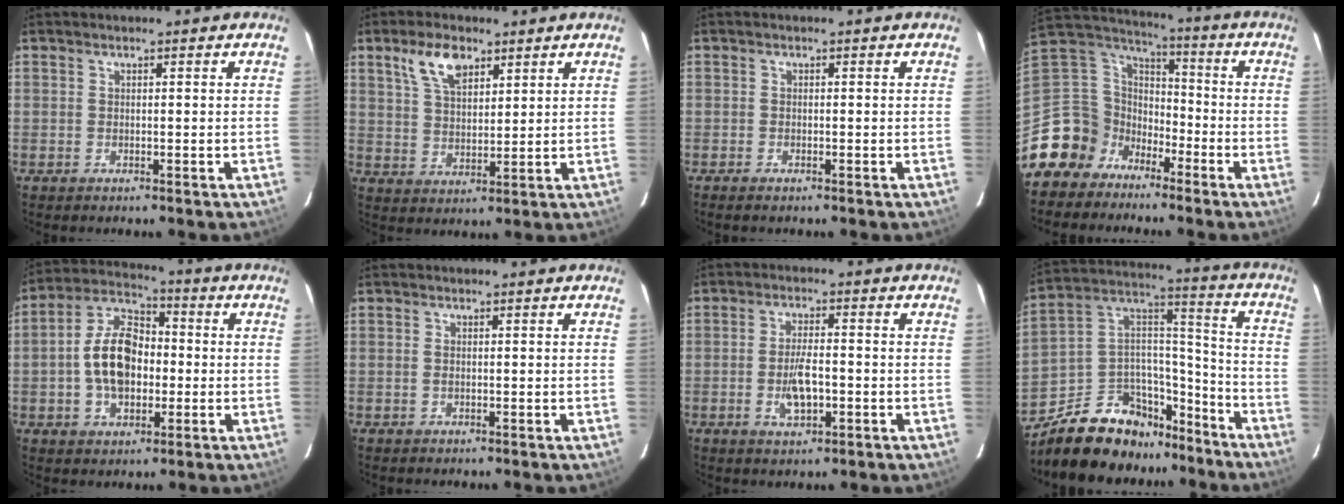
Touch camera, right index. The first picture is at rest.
{"total": 7.7, "force": [4.6, 3.8, 4.9], "torque": [-0.091, 0.010, 0.087]}
{"total": 1.0, "force": [-0.9, 0.3, 0.4], "torque": [-0.012, -0.003, -0.018]}
{"total": 13.1, "force": [-8.2, 10.0, 2.1], "torque": [-0.075, 0.043, -0.160]}
{"total": 12.7, "force": [-1.5, 8.2, 9.5], "torque": [-0.184, 0.028, -0.024]}
{"total": 0.6, "force": [0.0, 0.4, 0.5], "torque": [-0.013, 0.000, -0.002]}
{"total": 6.1, "force": [-1.8, 2.3, 5.4], "torque": [-0.107, -0.001, -0.027]}
{"total": 19.5, "force": [-14.1, 10.9, 7.8], "torque": [-0.170, 0.074, -0.208]}